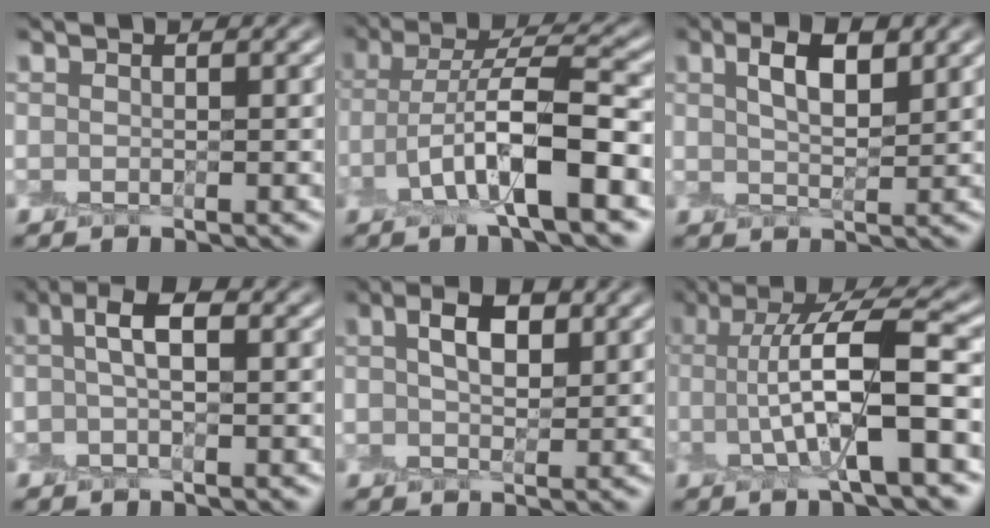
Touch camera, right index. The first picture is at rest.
{"total": 7.8, "force": [-2.3, 2.0, 7.1], "torque": [-0.135, 0.012, -0.043]}
{"total": 3.9, "force": [1.8, 1.4, 3.2], "torque": [-0.059, 0.005, 0.031]}
{"total": 3.1, "force": [0.3, 1.0, 2.9], "torque": [-0.053, 0.010, -0.001]}
{"total": 3.7, "force": [1.1, 1.9, 2.9], "torque": [-0.054, 0.007, 0.018]}
{"total": 8.4, "force": [-0.5, 1.9, 8.1], "torque": [-0.134, 0.011, -0.013]}